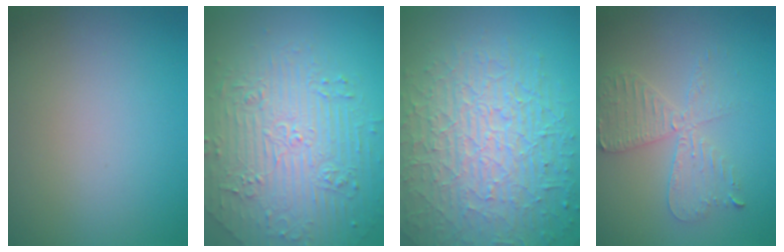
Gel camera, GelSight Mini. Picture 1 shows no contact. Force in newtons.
{"total": 5.3, "press": 5.0, "slide": 1.6}
{"total": 10.3, "press": 6.6, "slide": 8.0}
{"total": 4.0, "press": 3.6, "slide": 1.8}